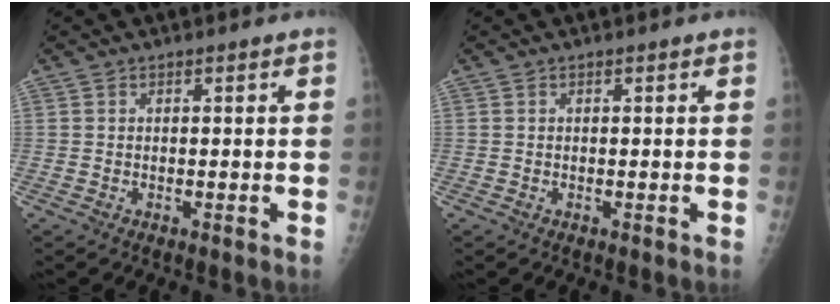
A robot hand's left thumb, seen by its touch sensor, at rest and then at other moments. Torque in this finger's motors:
{"motor_torque": [0.00, 0.00, -0.08, -0.08, 0.00]}